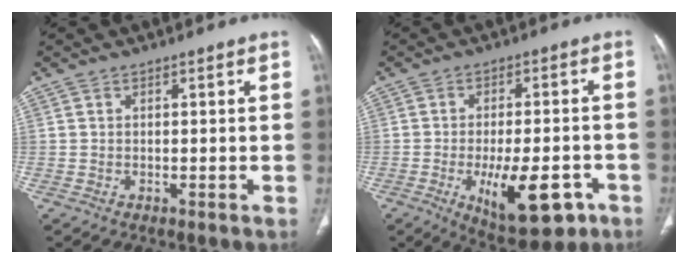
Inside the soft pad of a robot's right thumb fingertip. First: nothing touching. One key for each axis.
{"total": 14.0, "fx": -5.4, "fy": 5.8, "fz": 11.5, "tx": -0.159, "ty": 0.010, "tz": -0.067}